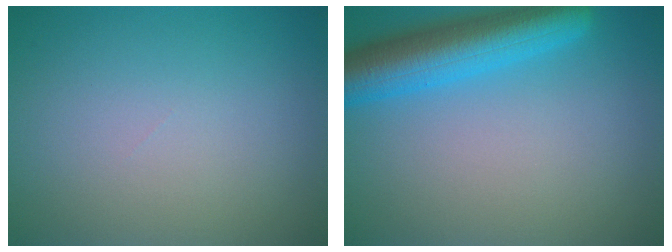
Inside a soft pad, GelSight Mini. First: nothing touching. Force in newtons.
{"total": 7.0, "press": 7.0, "slide": 0.3}